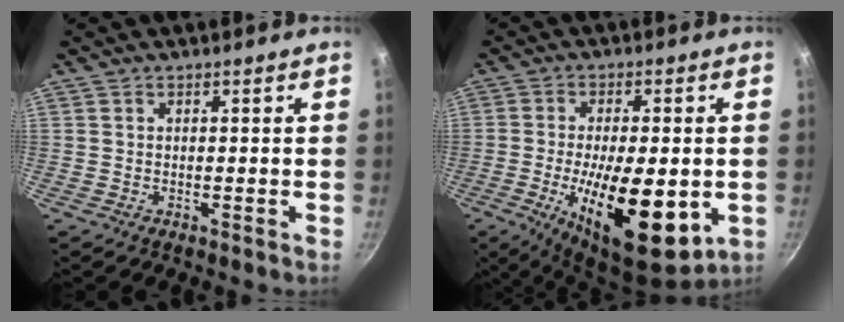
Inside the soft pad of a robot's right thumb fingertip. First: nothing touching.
{"total": 18.6, "force": [-4.3, 7.3, 16.5], "torque": [-0.260, 0.000, -0.059]}